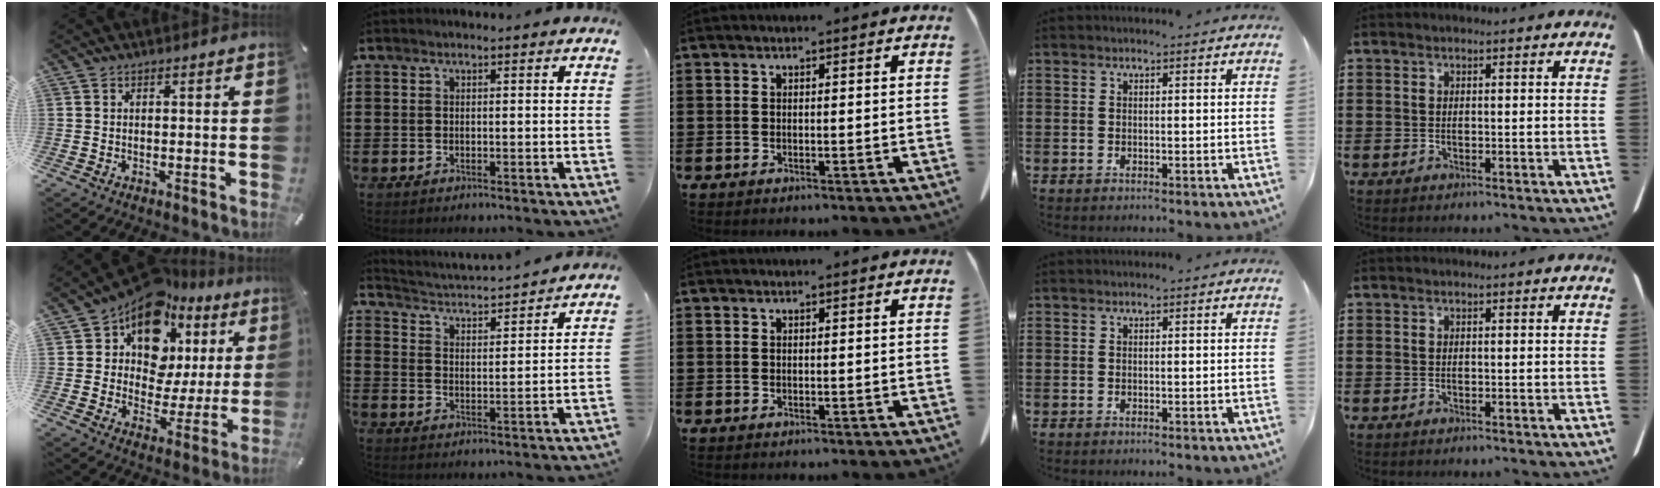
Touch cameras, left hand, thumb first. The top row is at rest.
{"thumb": {"total": 15.5, "force": [8.9, 10.1, 7.8], "torque": [-0.146, -0.052, 0.160]}, "index": {"total": 2.7, "force": [2.7, -0.3, 0.2], "torque": [-0.024, -0.031, 0.038]}}